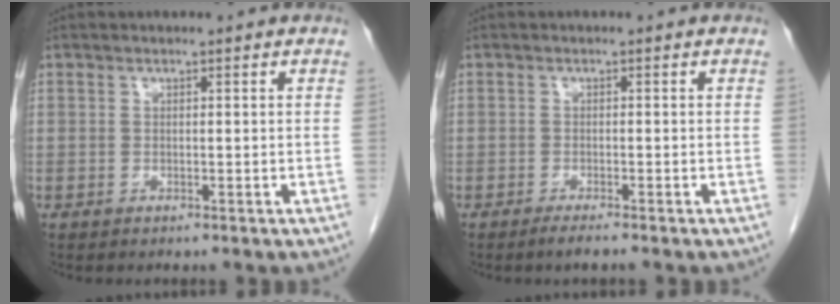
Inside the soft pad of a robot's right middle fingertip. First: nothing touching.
{"total": 1.6, "force": [-1.3, -0.2, 0.9], "torque": [-0.026, -0.006, -0.024]}